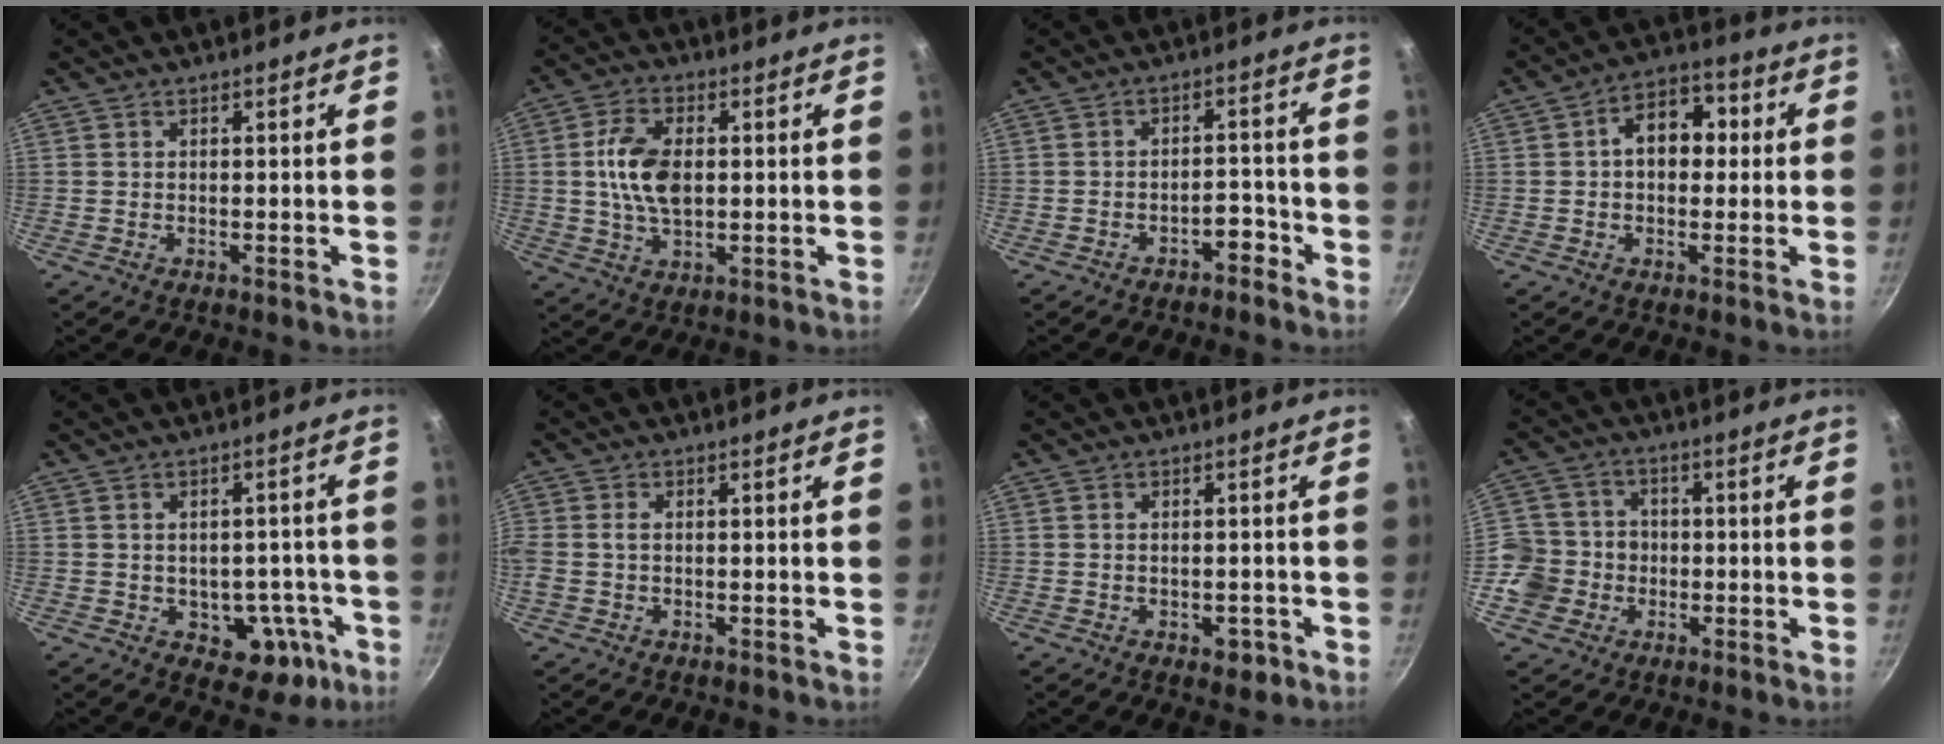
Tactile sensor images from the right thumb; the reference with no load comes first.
{"total": 10.1, "force": [0.8, 5.8, 8.2], "torque": [-0.156, 0.001, 0.017]}
{"total": 4.0, "force": [-2.7, 2.2, 1.8], "torque": [-0.010, 0.035, -0.041]}
{"total": 9.1, "force": [1.1, 6.2, 6.6], "torque": [-0.070, 0.025, 0.007]}
{"total": 9.1, "force": [-3.4, 6.2, 5.7], "torque": [-0.038, 0.032, -0.030]}
{"total": 2.2, "force": [0.0, 1.4, 1.6], "torque": [-0.046, 0.003, -0.001]}
{"total": 2.8, "force": [-1.1, 1.7, 1.9], "torque": [-0.015, 0.011, -0.008]}
{"total": 8.9, "force": [-2.3, 8.4, 1.9], "torque": [-0.004, 0.021, -0.046]}